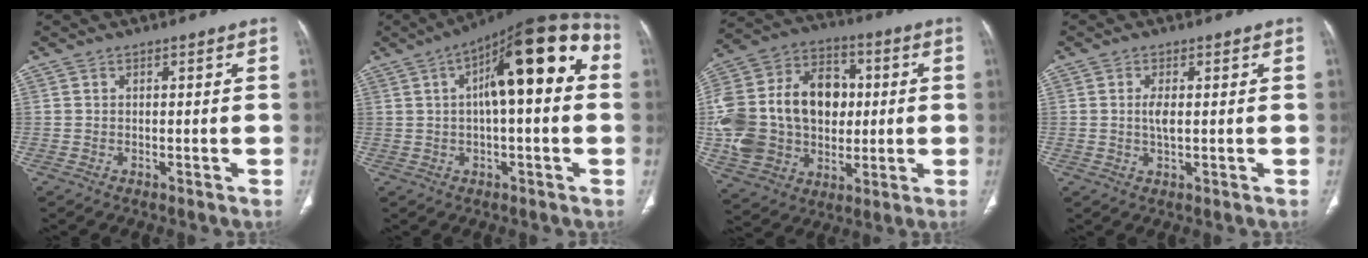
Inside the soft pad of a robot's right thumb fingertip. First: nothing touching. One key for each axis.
{"total": 18.4, "fx": 3.1, "fy": 6.3, "fz": 17.0, "tx": -0.223, "ty": 0.042, "tz": 0.034}
{"total": 25.3, "fx": 1.0, "fy": 19.0, "fz": 16.7, "tx": -0.327, "ty": 0.033, "tz": 0.035}
{"total": 2.4, "fx": 0.2, "fy": 0.9, "fz": 2.3, "tx": -0.049, "ty": -0.003, "tz": 0.005}